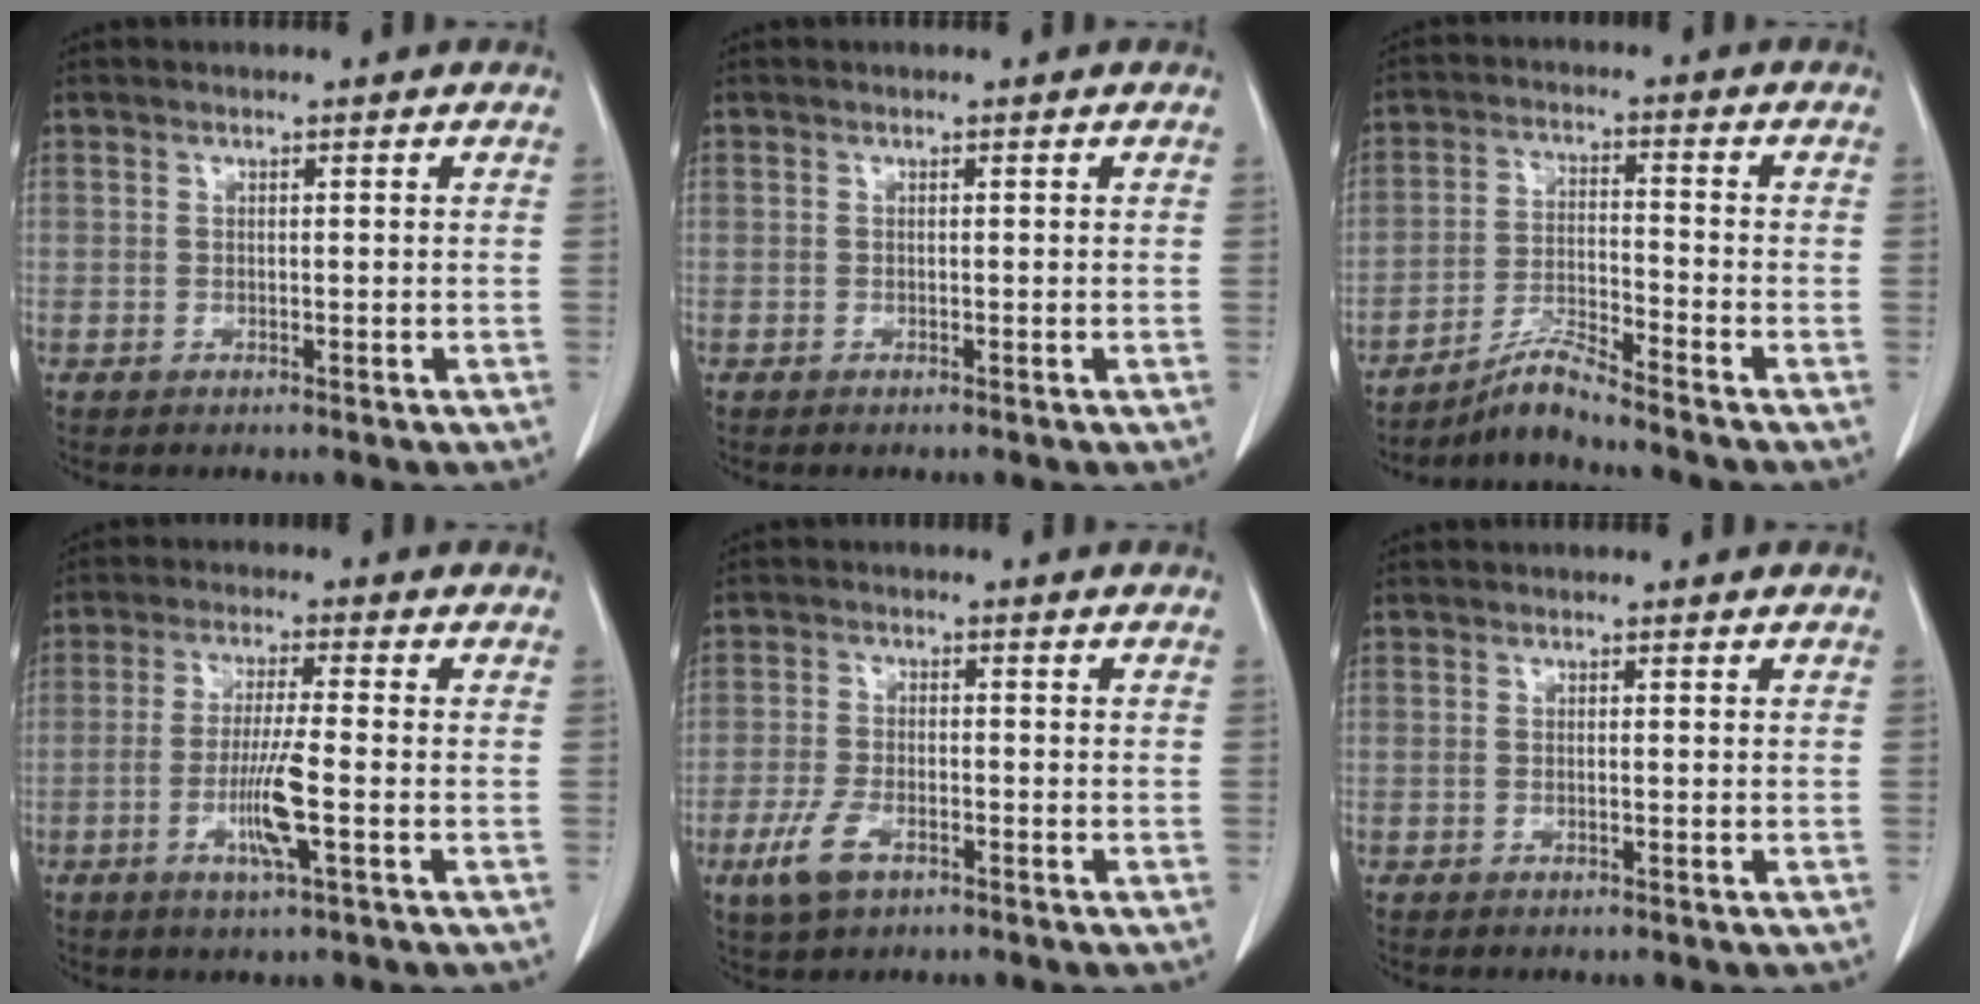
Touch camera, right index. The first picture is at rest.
{"total": 0.0}
{"total": 5.6, "force": [-5.2, -1.3, 1.9], "torque": [-0.040, -0.019, -0.097]}
{"total": 7.0, "force": [-2.2, -0.2, 6.6], "torque": [-0.126, -0.010, -0.041]}
{"total": 5.4, "force": [-2.8, 2.5, 3.9], "torque": [-0.088, -0.006, -0.050]}
{"total": 0.0}